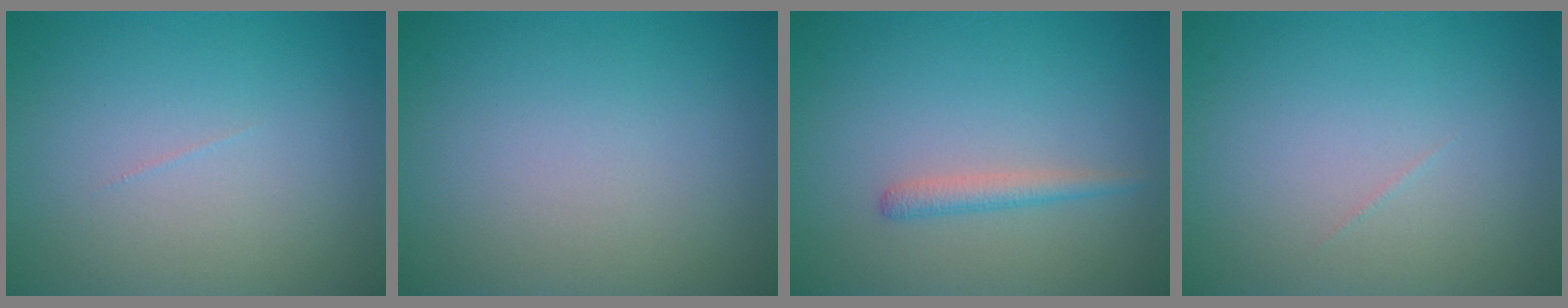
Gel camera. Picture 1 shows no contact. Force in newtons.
{"total": 0.0}
{"total": 1.5, "press": 1.5, "slide": 0.1}
{"total": 0.0}